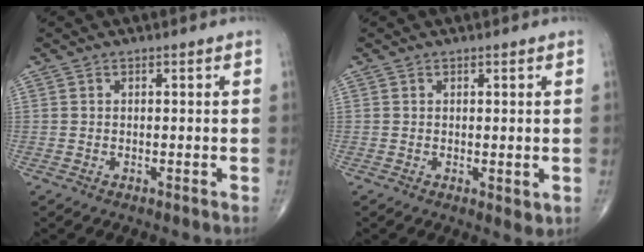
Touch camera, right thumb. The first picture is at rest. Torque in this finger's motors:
{"motor_torque": [-0.13, 0.16, 0.03, 0.13, -0.01]}